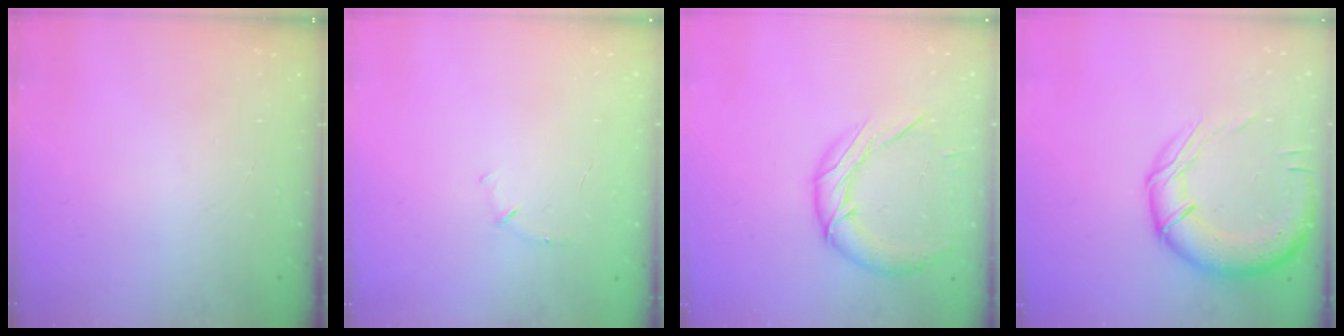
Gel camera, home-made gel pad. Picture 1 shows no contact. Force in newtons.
{"total": 4.3, "press": 4.2, "slide": 1.1}
{"total": 13.1, "press": 13.0, "slide": 1.0}
{"total": 16.5, "press": 16.2, "slide": 2.9}